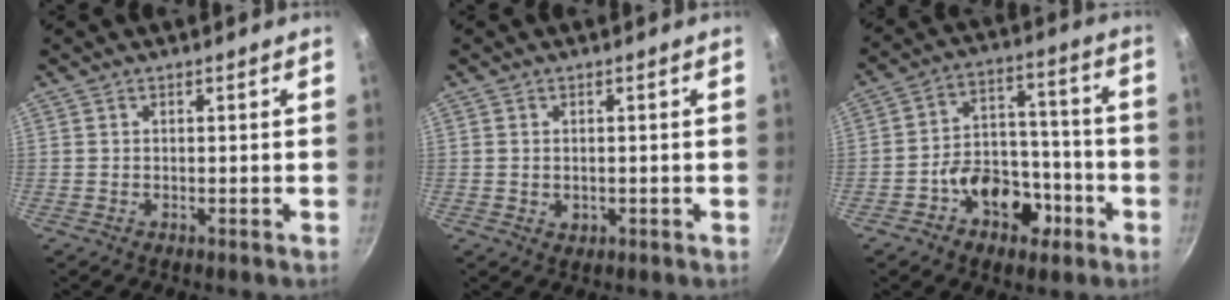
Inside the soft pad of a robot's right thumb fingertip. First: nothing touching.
{"total": 1.5, "force": [-0.1, 1.2, 0.9], "torque": [-0.011, -0.002, 0.000]}
{"total": 13.0, "force": [-6.0, 9.2, 7.1], "torque": [-0.069, 0.059, -0.091]}